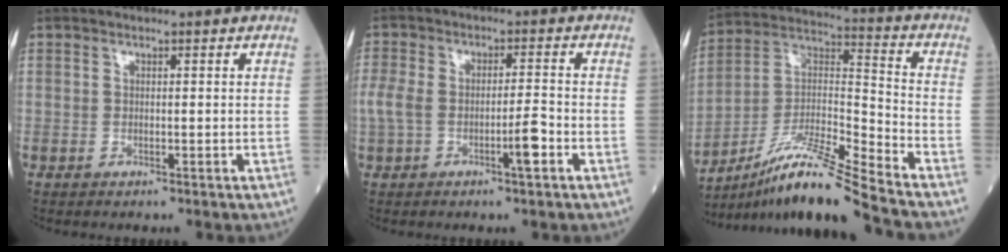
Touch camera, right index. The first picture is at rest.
{"total": 6.0, "force": [-2.0, 1.5, 5.5], "torque": [-0.132, 0.016, -0.033]}
{"total": 15.4, "force": [-12.9, -1.7, 8.2], "torque": [-0.158, 0.008, -0.233]}